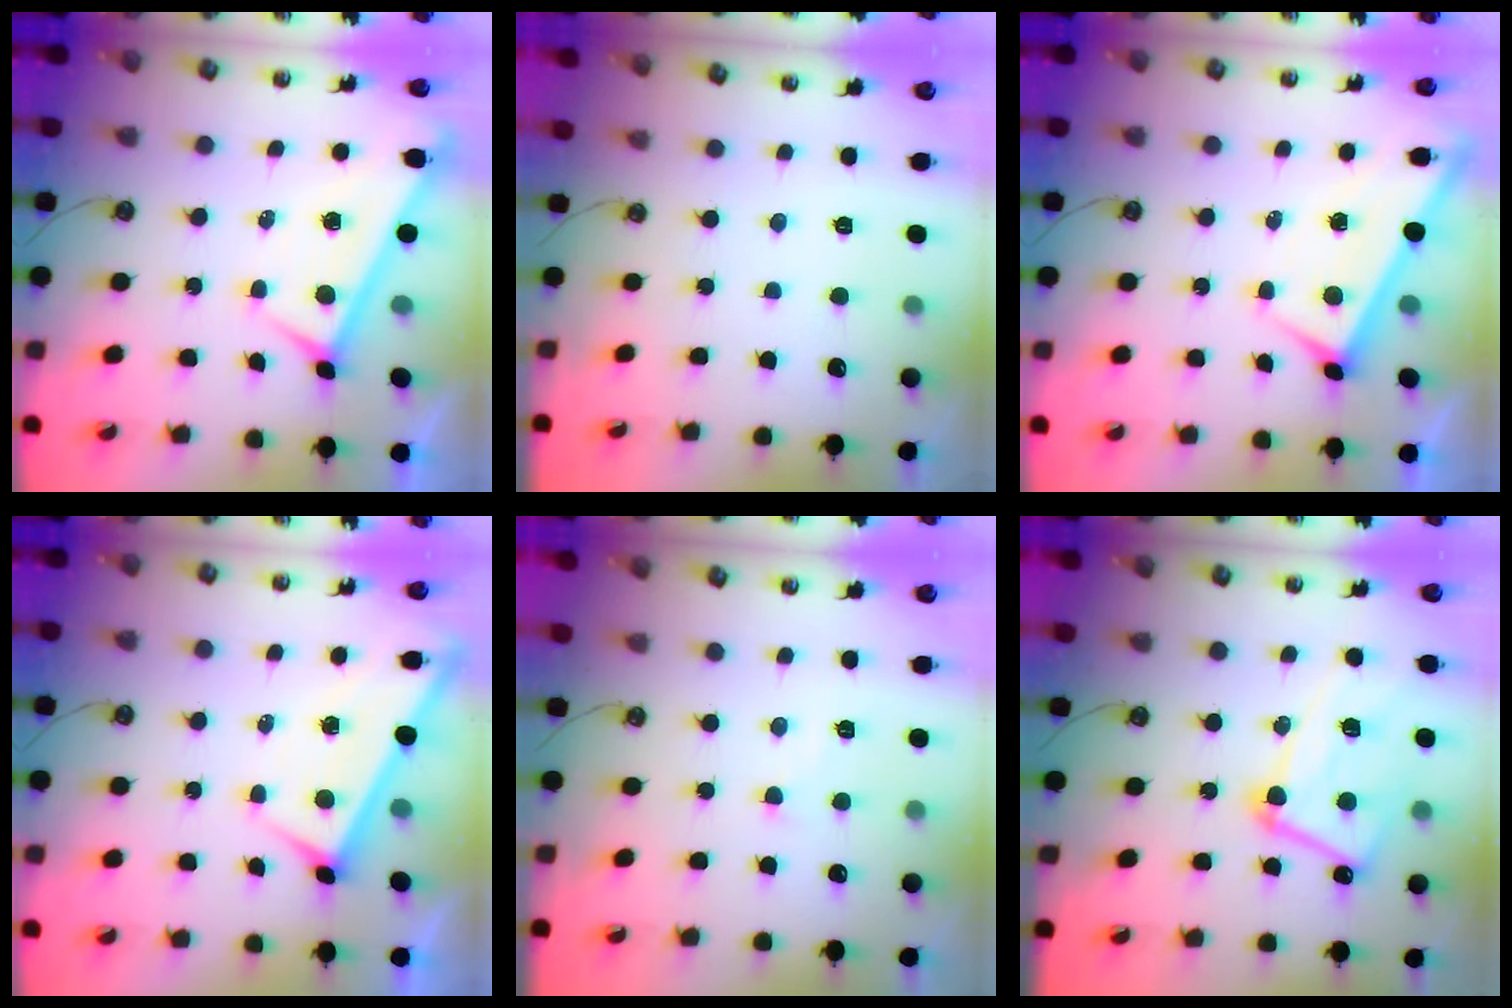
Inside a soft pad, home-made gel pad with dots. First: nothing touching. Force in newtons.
{"total": 0.0}
{"total": 1.7, "press": 1.7, "slide": 0.1}
{"total": 1.2, "press": 1.1, "slide": 0.4}
{"total": 2.0, "press": 2.0, "slide": 0.4}
{"total": 14.6, "press": 14.6, "slide": 1.3}